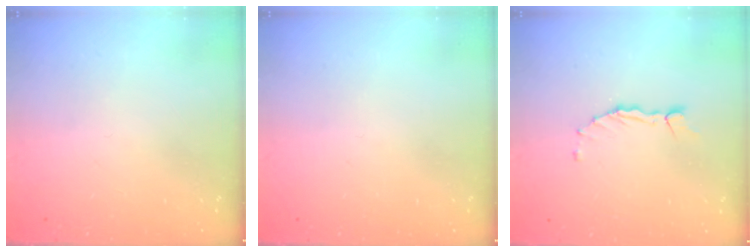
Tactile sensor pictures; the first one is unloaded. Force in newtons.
{"total": 0.0}
{"total": 1.6, "press": 1.5, "slide": 0.2}